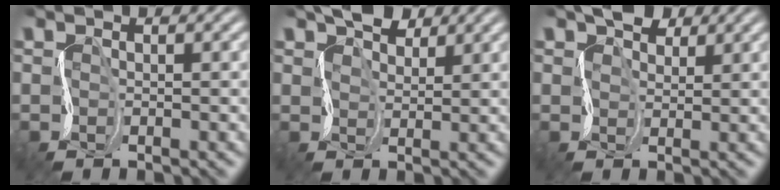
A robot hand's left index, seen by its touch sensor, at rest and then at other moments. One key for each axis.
{"total": 3.7, "fx": 3.4, "fy": 1.2, "fz": 0.6, "tx": -0.028, "ty": 0.008, "tz": 0.056}
{"total": 3.2, "fx": 2.8, "fy": 1.3, "fz": 0.6, "tx": -0.027, "ty": 0.009, "tz": 0.043}